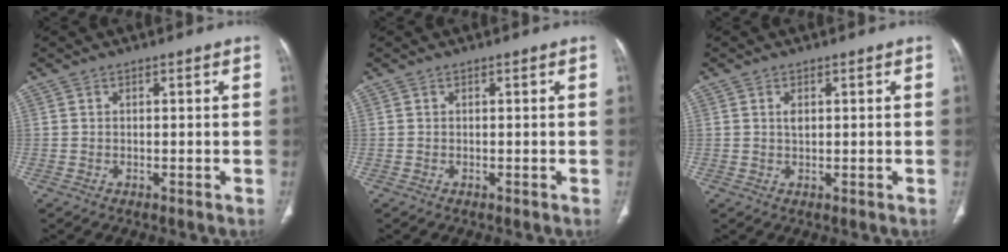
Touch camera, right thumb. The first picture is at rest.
{"total": 0.0}
{"total": 1.6, "force": [0.5, 0.9, 1.2], "torque": [-0.020, -0.002, 0.010]}